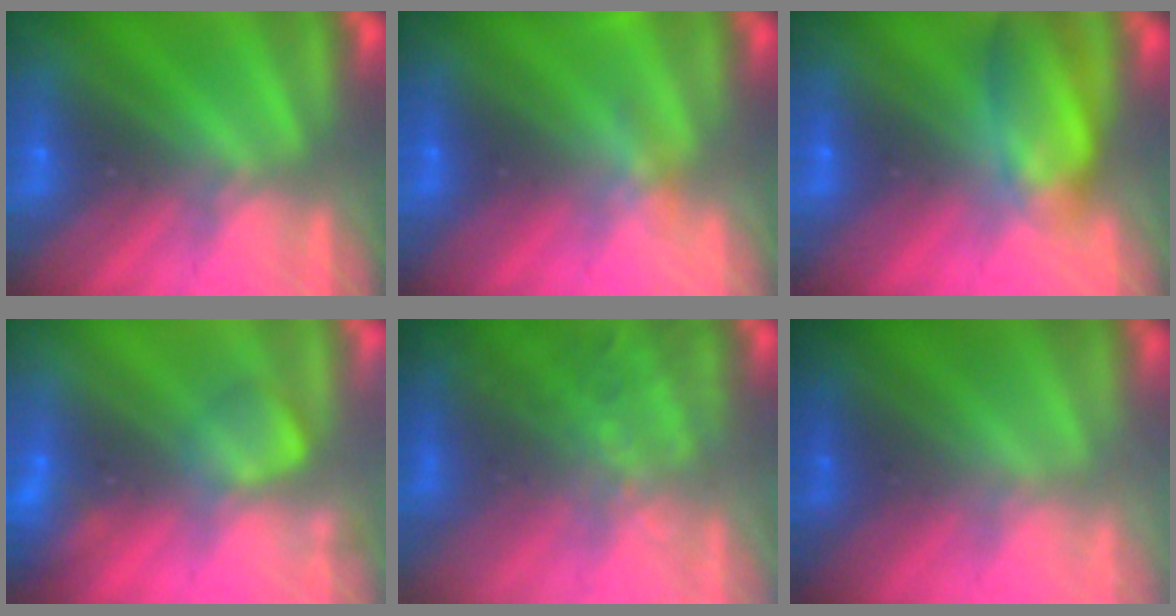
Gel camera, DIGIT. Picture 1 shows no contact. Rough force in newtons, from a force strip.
{"total": 3.5}
{"total": 7.5}
{"total": 2.4}
{"total": 9.3}
{"total": 2.4}